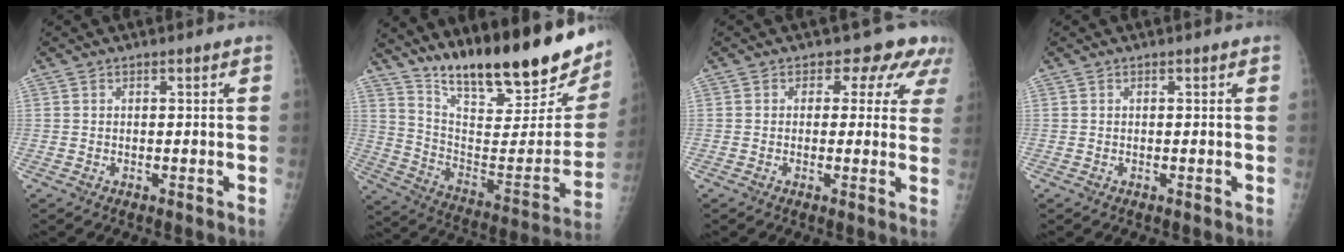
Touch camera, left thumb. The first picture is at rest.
{"total": 28.4, "force": [20.9, 7.5, 17.7], "torque": [-0.244, -0.094, 0.318]}
{"total": 6.5, "force": [4.2, 4.5, 2.2], "torque": [0.016, -0.011, 0.025]}
{"total": 0.0}